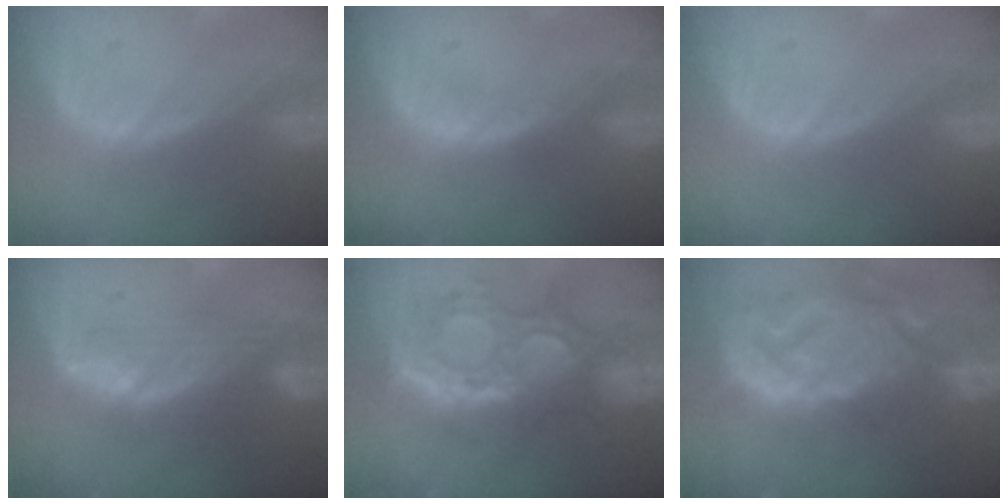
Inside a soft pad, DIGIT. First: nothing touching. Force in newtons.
{"total": 0.8, "press": 0.7, "slide": 0.2}
{"total": 0.0}
{"total": 5.5, "press": 5.4, "slide": 0.7}
{"total": 11.3, "press": 10.4, "slide": 4.5}
{"total": 14.3, "press": 12.3, "slide": 7.4}